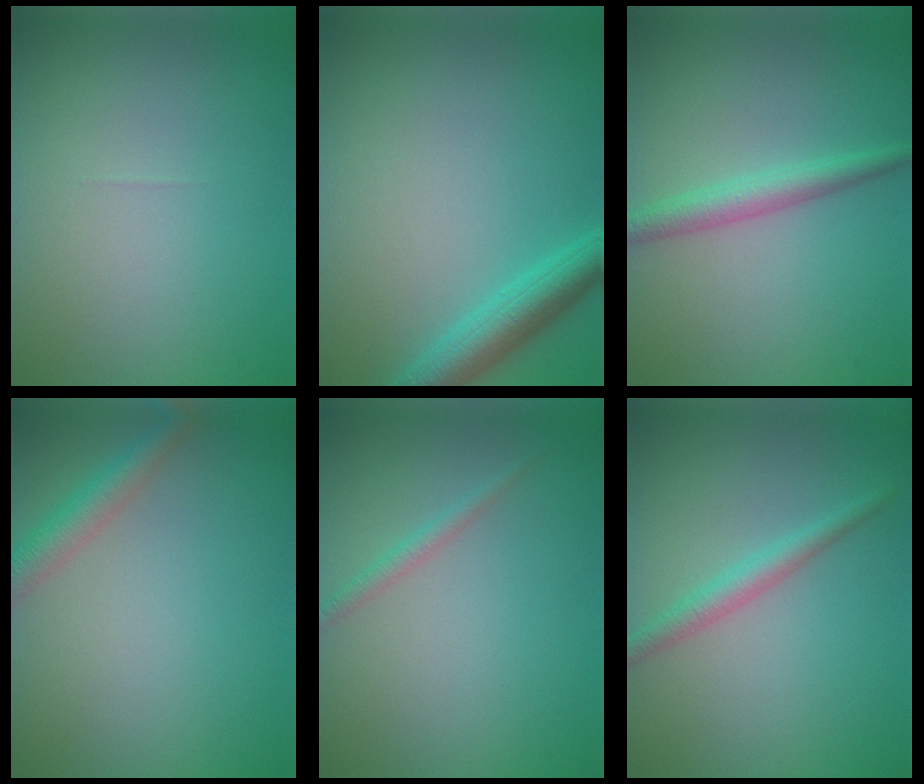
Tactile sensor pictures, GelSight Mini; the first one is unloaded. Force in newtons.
{"total": 3.6, "press": 3.6, "slide": 0.1}
{"total": 2.6, "press": 2.6, "slide": 0.1}
{"total": 2.7, "press": 2.7, "slide": 0.1}
{"total": 1.1, "press": 1.1, "slide": 0.1}
{"total": 2.2, "press": 2.2, "slide": 0.0}